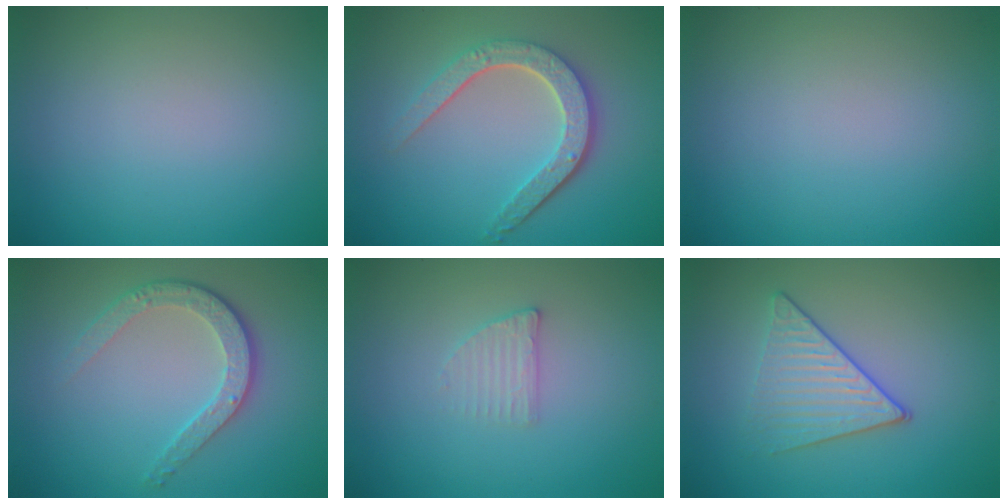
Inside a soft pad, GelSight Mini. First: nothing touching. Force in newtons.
{"total": 4.7, "press": 3.6, "slide": 3.0}
{"total": 0.0}
{"total": 3.8, "press": 2.9, "slide": 2.5}
{"total": 1.6, "press": 1.5, "slide": 0.3}
{"total": 3.3, "press": 3.1, "slide": 1.1}